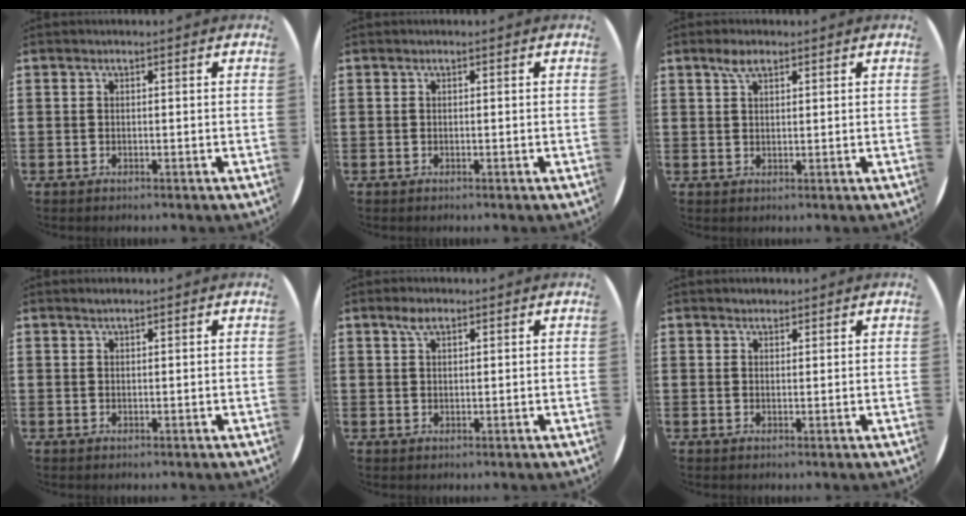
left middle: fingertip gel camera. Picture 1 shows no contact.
{"total": 0.0}
{"total": 2.8, "force": [2.0, 1.2, 1.6], "torque": [-0.027, 0.004, 0.033]}
{"total": 0.7, "force": [0.6, 0.0, 0.3], "torque": [-0.006, 0.001, 0.011]}
{"total": 2.2, "force": [1.5, 0.9, 1.3], "torque": [-0.021, 0.003, 0.024]}
{"total": 1.2, "force": [1.1, 0.3, 0.0], "torque": [0.007, -0.001, 0.020]}